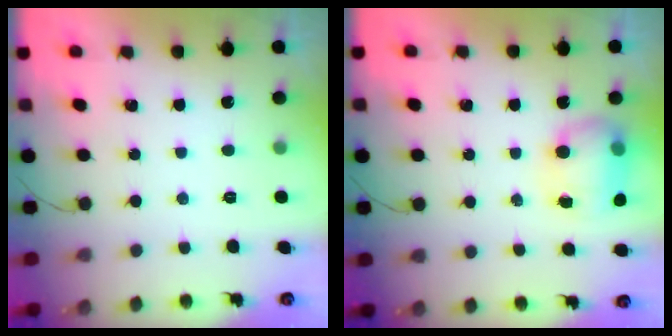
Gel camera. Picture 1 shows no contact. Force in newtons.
{"total": 11.2, "press": 9.4, "slide": 6.2}